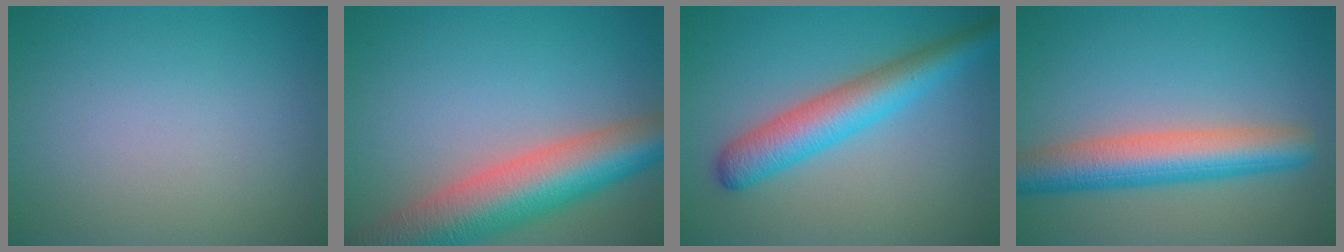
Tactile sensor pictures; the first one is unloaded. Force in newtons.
{"total": 10.0, "press": 10.0, "slide": 0.6}
{"total": 5.6, "press": 5.6, "slide": 0.2}
{"total": 6.6, "press": 6.6, "slide": 0.1}